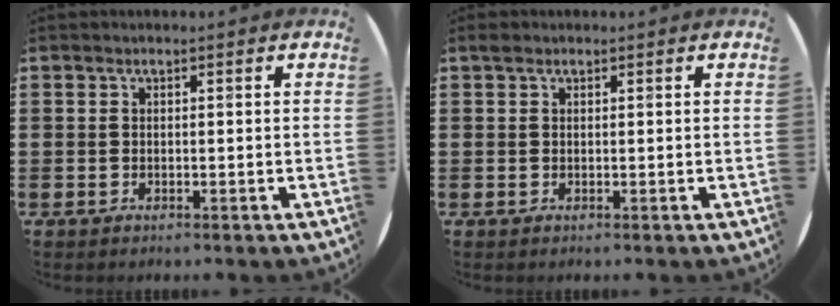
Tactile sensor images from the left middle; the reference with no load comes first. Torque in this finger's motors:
{"motor_torque": [0.24, -0.11, -0.01, 0.00]}